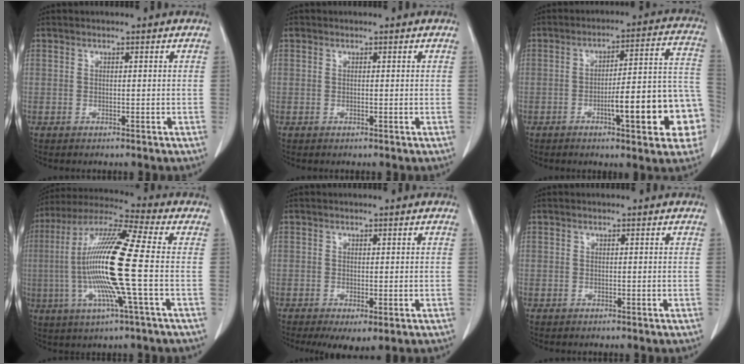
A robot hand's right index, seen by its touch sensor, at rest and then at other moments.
{"total": 0.0}
{"total": 15.5, "force": [-5.1, 2.5, 14.4], "torque": [-0.146, 0.033, -0.063]}
{"total": 17.4, "force": [-1.8, 0.0, 17.3], "torque": [-0.353, -0.004, -0.048]}
{"total": 3.7, "force": [-1.6, 1.4, 3.1], "torque": [-0.044, -0.010, -0.016]}
{"total": 0.0}